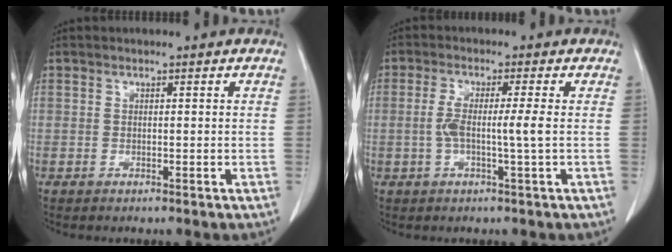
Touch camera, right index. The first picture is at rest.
{"total": 4.6, "force": [-0.4, -0.4, 4.6], "torque": [-0.092, 0.003, -0.007]}